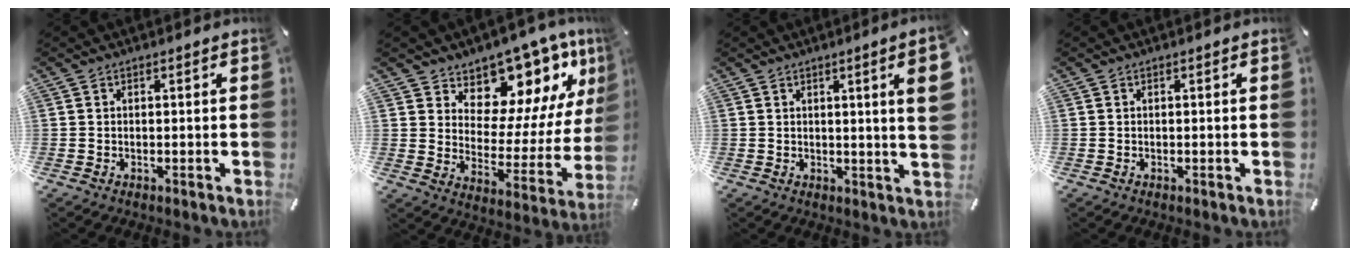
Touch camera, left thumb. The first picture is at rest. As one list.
[{"total": 11.8, "force": [9.3, 6.6, 2.9], "torque": [-0.042, -0.107, 0.159]}, {"total": 7.4, "force": [2.0, 0.2, 7.1], "torque": [-0.105, -0.011, 0.029]}, {"total": 0.0}]